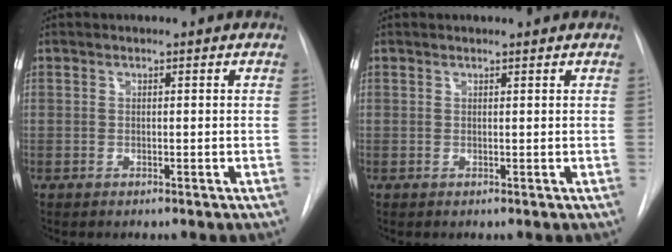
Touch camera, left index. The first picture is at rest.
{"total": 0.7, "force": [0.7, 0.0, 0.2], "torque": [-0.006, 0.005, 0.010]}